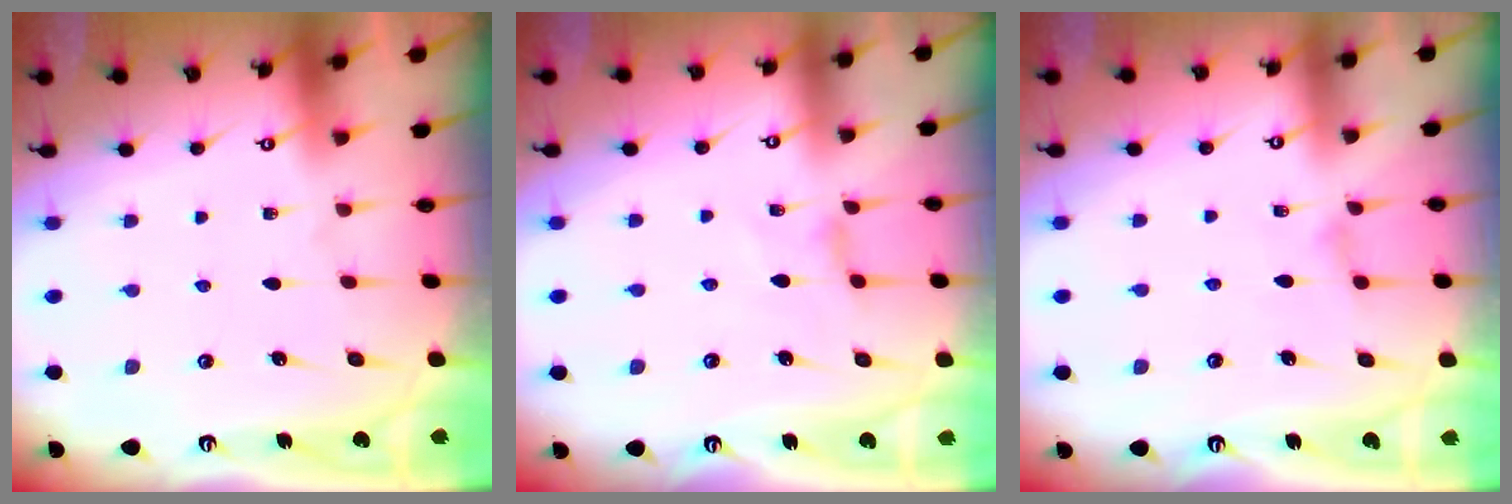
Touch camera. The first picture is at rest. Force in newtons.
{"total": 2.2, "press": 2.1, "slide": 0.5}
{"total": 1.6, "press": 1.6, "slide": 0.4}